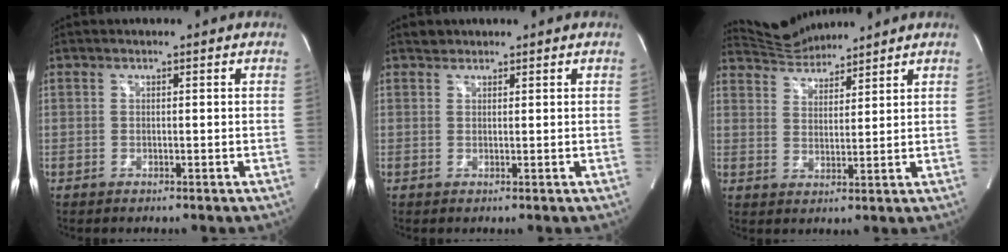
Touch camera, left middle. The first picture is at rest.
{"total": 1.1, "force": [1.0, 0.5, 0.0], "torque": [-0.001, 0.006, 0.018]}
{"total": 6.7, "force": [6.7, 0.4, 0.7], "torque": [-0.022, 0.021, 0.128]}